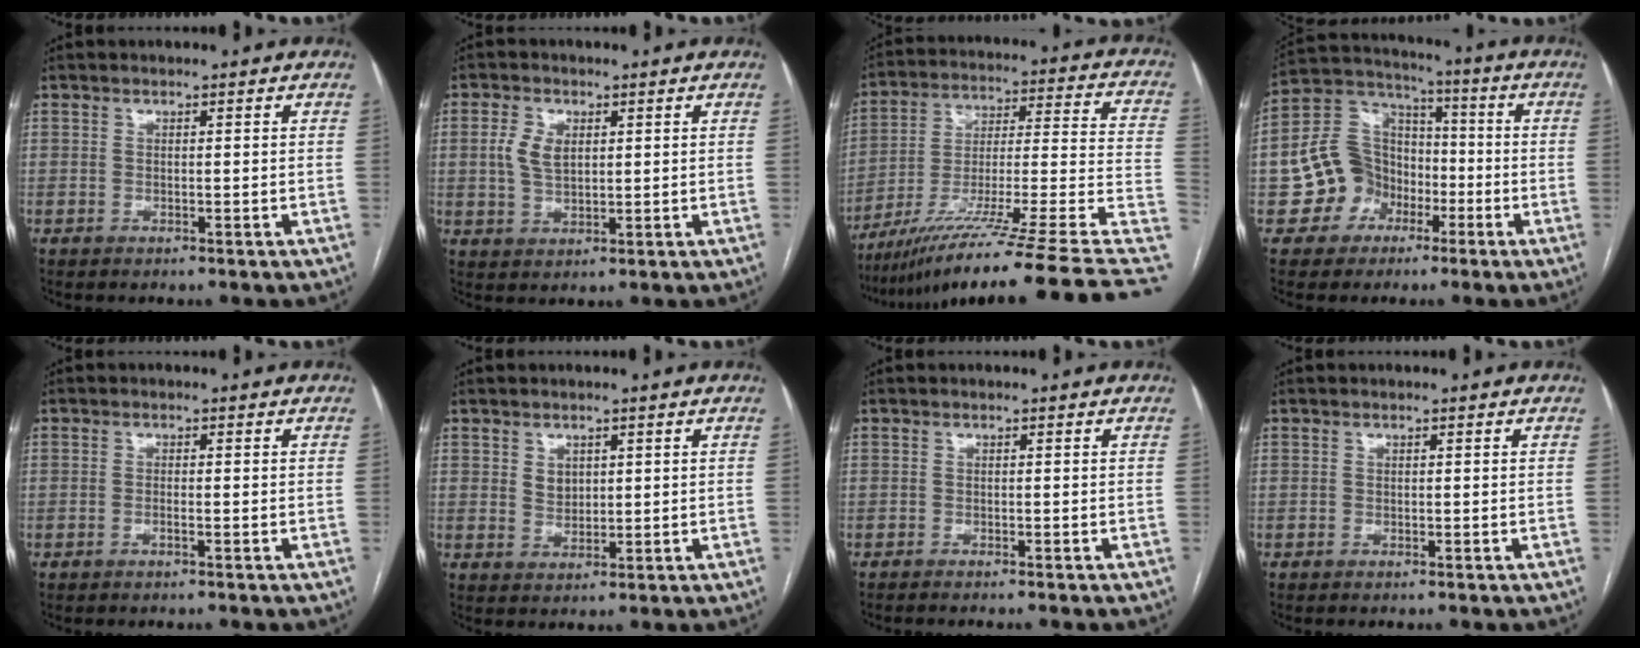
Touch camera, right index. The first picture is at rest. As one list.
[{"total": 4.6, "force": [1.1, 2.7, 3.5], "torque": [-0.080, 0.007, 0.024]}, {"total": 24.9, "force": [-18.5, -0.5, 16.7], "torque": [-0.180, 0.018, -0.294]}, {"total": 11.1, "force": [-3.6, 9.9, 3.5], "torque": [-0.075, 0.039, -0.057]}, {"total": 0.8, "force": [-0.5, 0.0, 0.7], "torque": [-0.016, 0.001, -0.009]}, {"total": 2.5, "force": [1.0, 1.9, 1.3], "torque": [-0.023, 0.000, 0.022]}, {"total": 2.4, "force": [-2.0, 0.0, 1.2], "torque": [-0.013, 0.000, -0.026]}, {"total": 0.0}]